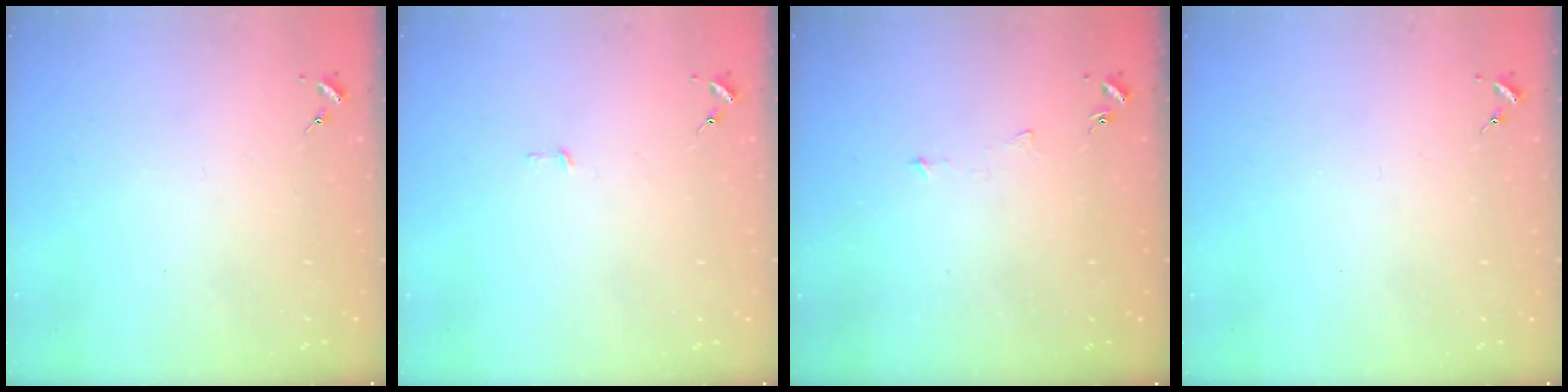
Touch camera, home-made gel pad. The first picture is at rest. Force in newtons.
{"total": 2.1, "press": 2.1, "slide": 0.2}
{"total": 3.4, "press": 3.4, "slide": 0.4}
{"total": 0.0}